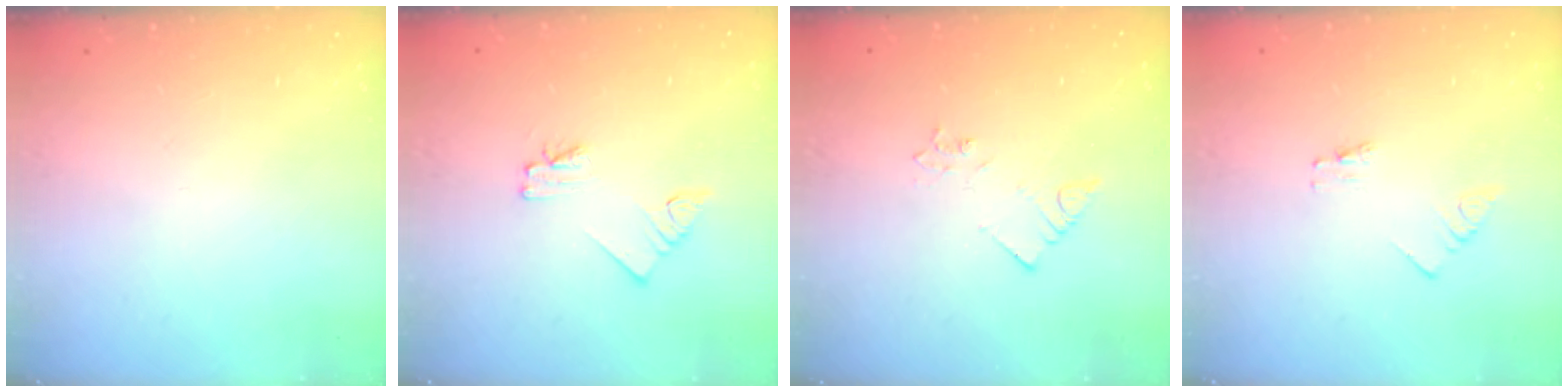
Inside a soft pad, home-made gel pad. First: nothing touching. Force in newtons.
{"total": 2.3, "press": 2.3, "slide": 0.1}
{"total": 2.1, "press": 2.1, "slide": 0.4}
{"total": 0.7, "press": 0.7, "slide": 0.1}